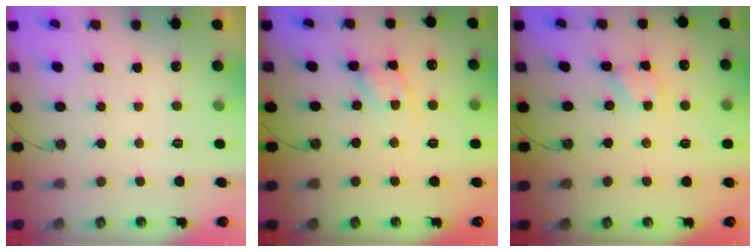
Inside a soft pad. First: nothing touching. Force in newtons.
{"total": 5.2, "press": 5.2, "slide": 0.5}
{"total": 1.9, "press": 1.9, "slide": 0.3}